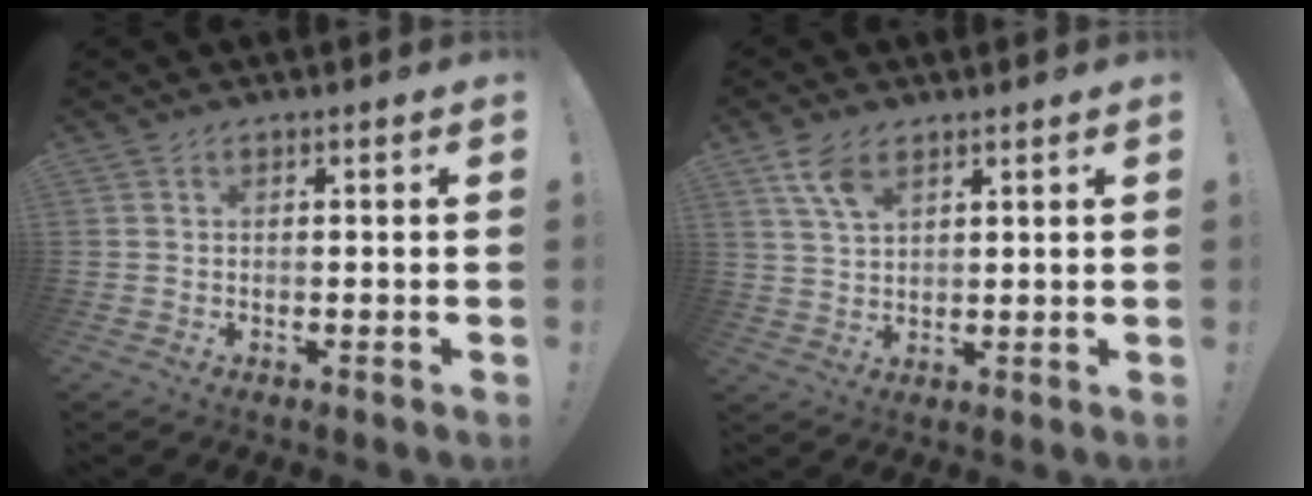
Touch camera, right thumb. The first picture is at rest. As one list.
[{"total": 7.6, "force": [4.6, 4.1, 4.3], "torque": [-0.085, -0.014, 0.090]}]